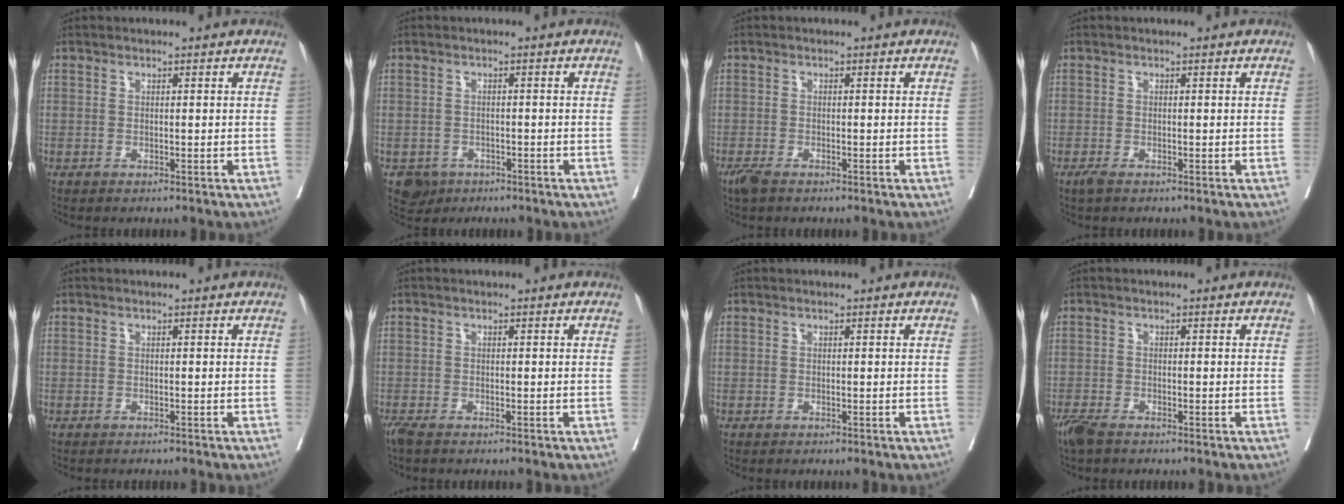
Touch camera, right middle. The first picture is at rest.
{"total": 3.3, "force": [-1.9, 2.6, 0.5], "torque": [-0.003, 0.006, -0.029]}
{"total": 2.2, "force": [-1.6, 0.7, 1.3], "torque": [-0.031, -0.007, -0.029]}
{"total": 1.0, "force": [-0.7, 0.2, 0.7], "torque": [-0.020, -0.005, -0.014]}
{"total": 0.9, "force": [-0.8, 0.2, 0.2], "torque": [-0.008, -0.002, -0.014]}
{"total": 1.7, "force": [-1.3, 0.3, 0.9], "torque": [-0.024, -0.009, -0.027]}
{"total": 0.0}
{"total": 3.5, "force": [-2.7, 1.0, 2.0], "torque": [-0.045, -0.011, -0.049]}